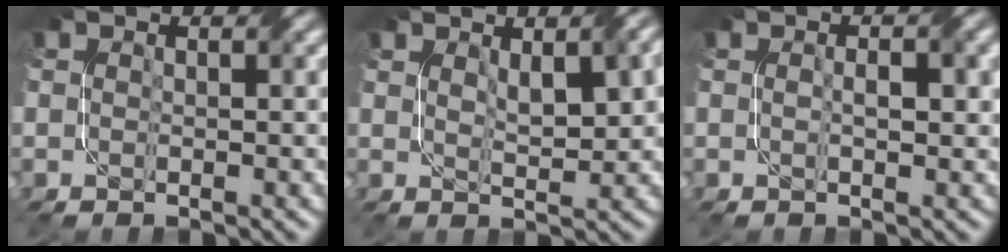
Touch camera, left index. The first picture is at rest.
{"total": 4.0, "force": [1.6, 1.2, 3.5], "torque": [-0.062, 0.001, 0.031]}
{"total": 1.9, "force": [0.1, 0.6, 1.8], "torque": [-0.030, 0.004, 0.001]}